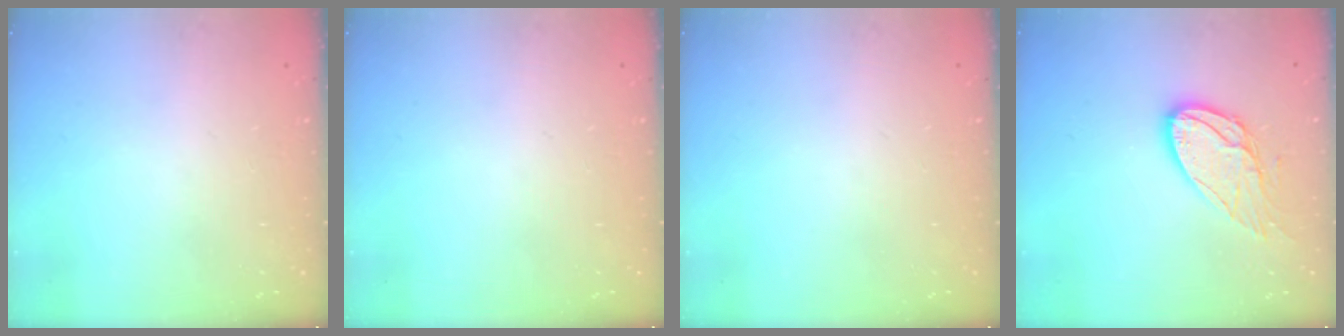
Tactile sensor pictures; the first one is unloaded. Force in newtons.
{"total": 0.0}
{"total": 0.0}
{"total": 12.4, "press": 12.3, "slide": 0.9}